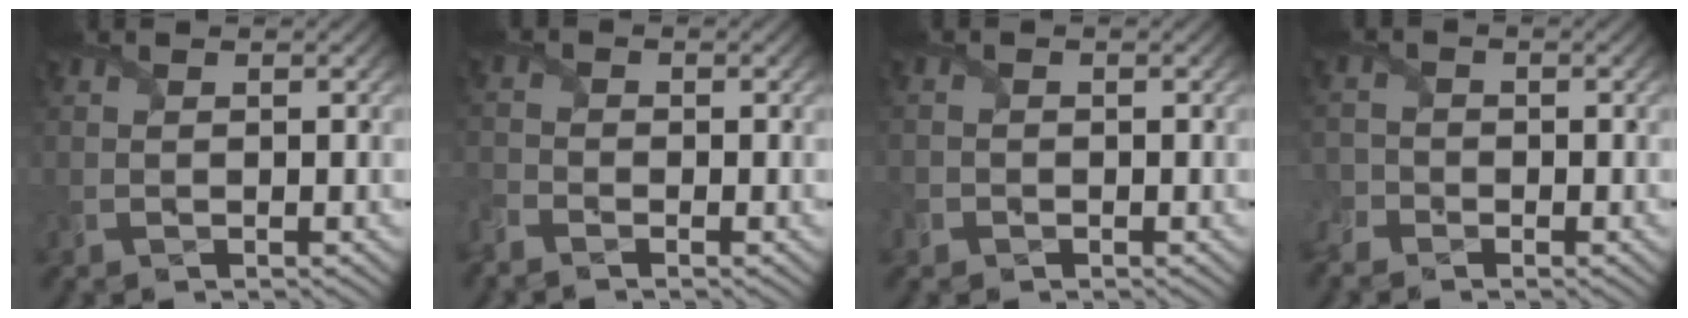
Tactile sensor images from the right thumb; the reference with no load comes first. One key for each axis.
{"total": 2.4, "fx": -2.2, "fy": 0.9, "fz": 0.7, "tx": -0.022, "ty": -0.013, "tz": -0.059}
{"total": 1.6, "fx": -0.9, "fy": 1.3, "fz": 0.2, "tx": -0.001, "ty": -0.006, "tz": -0.021}
{"total": 3.1, "fx": -2.5, "fy": 1.7, "fz": 0.6, "tx": -0.018, "ty": -0.007, "tz": -0.057}